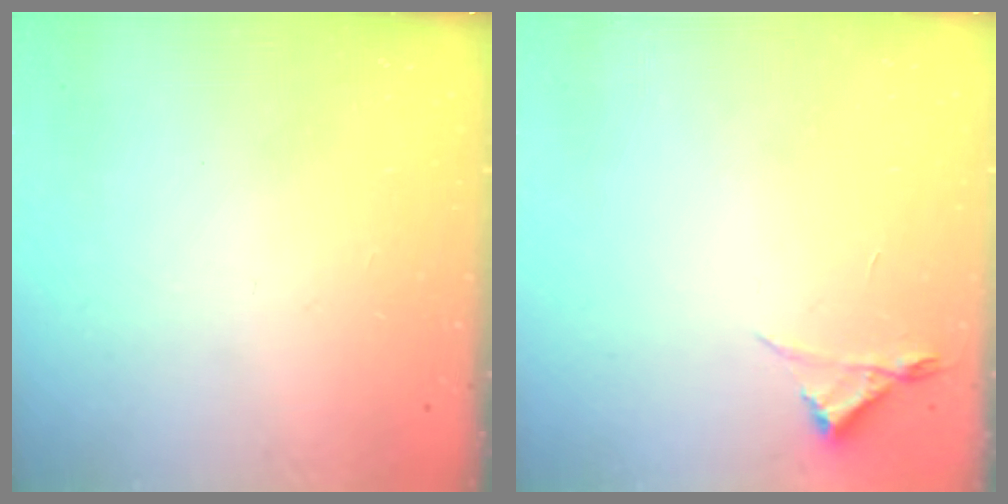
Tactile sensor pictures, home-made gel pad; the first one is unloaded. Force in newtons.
{"total": 3.0, "press": 2.9, "slide": 0.5}